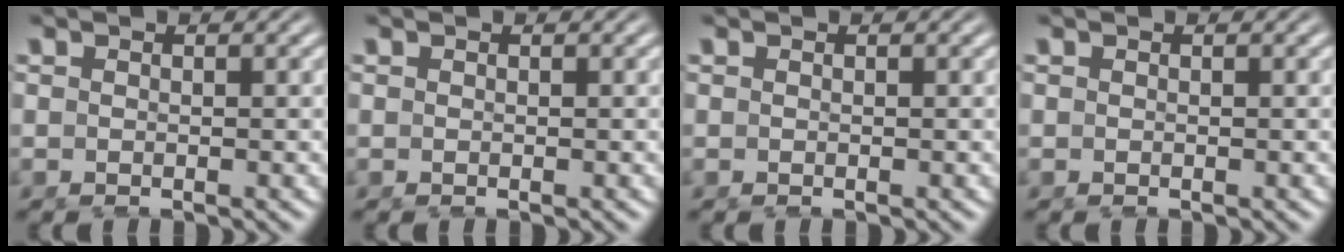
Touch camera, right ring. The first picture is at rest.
{"total": 0.0}
{"total": 0.0}
{"total": 0.0}